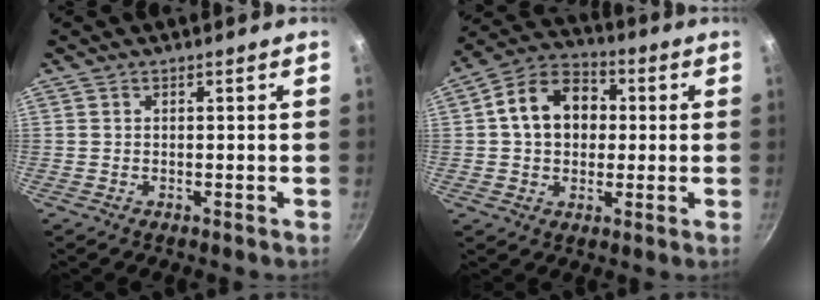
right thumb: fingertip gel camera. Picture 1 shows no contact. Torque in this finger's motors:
{"motor_torque": [0.18, 0.24, 0.10, 0.02, 0.11]}